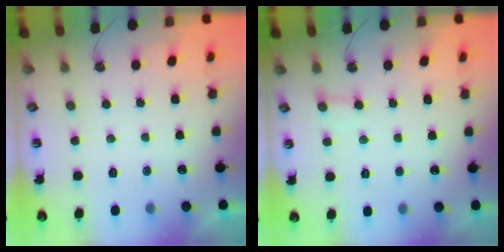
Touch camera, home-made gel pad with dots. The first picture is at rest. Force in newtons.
{"total": 1.9, "press": 1.9, "slide": 0.2}